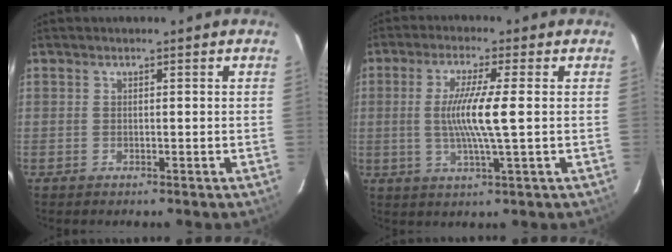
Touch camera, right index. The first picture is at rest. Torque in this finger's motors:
{"motor_torque": [1.10, -0.07, 0.74, 0.21]}